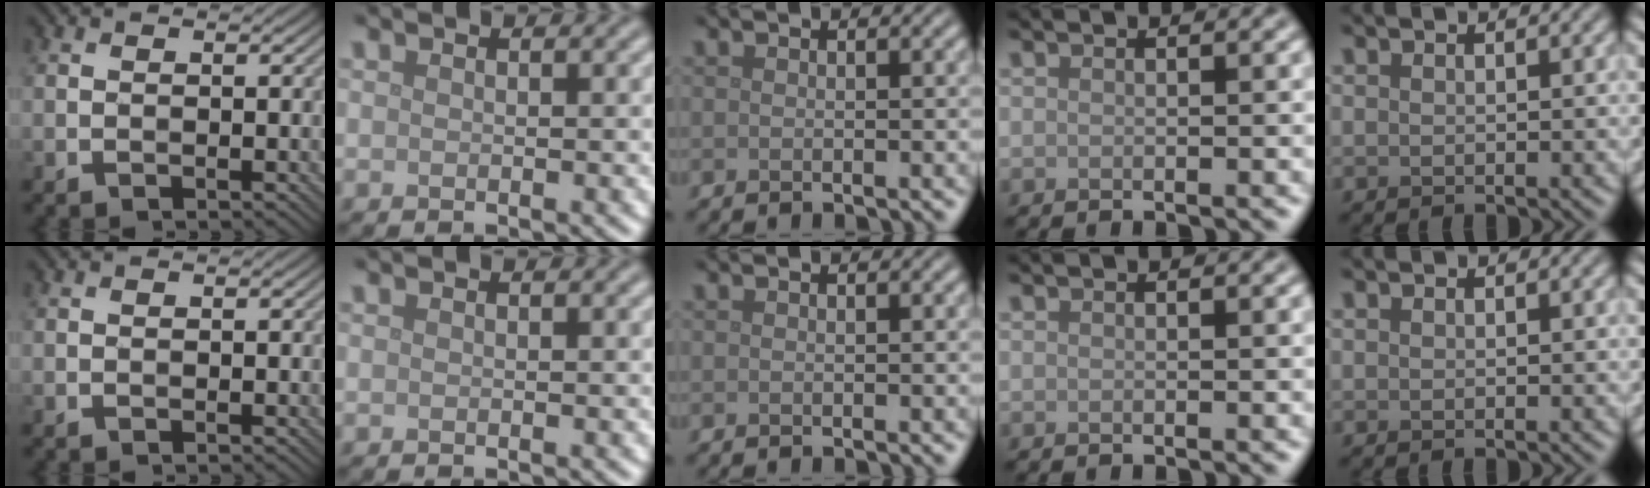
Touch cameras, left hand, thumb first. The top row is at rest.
{}